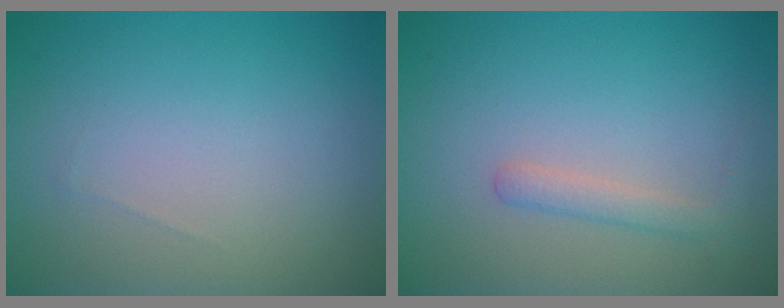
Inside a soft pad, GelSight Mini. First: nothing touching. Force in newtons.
{"total": 1.6, "press": 1.6, "slide": 0.1}